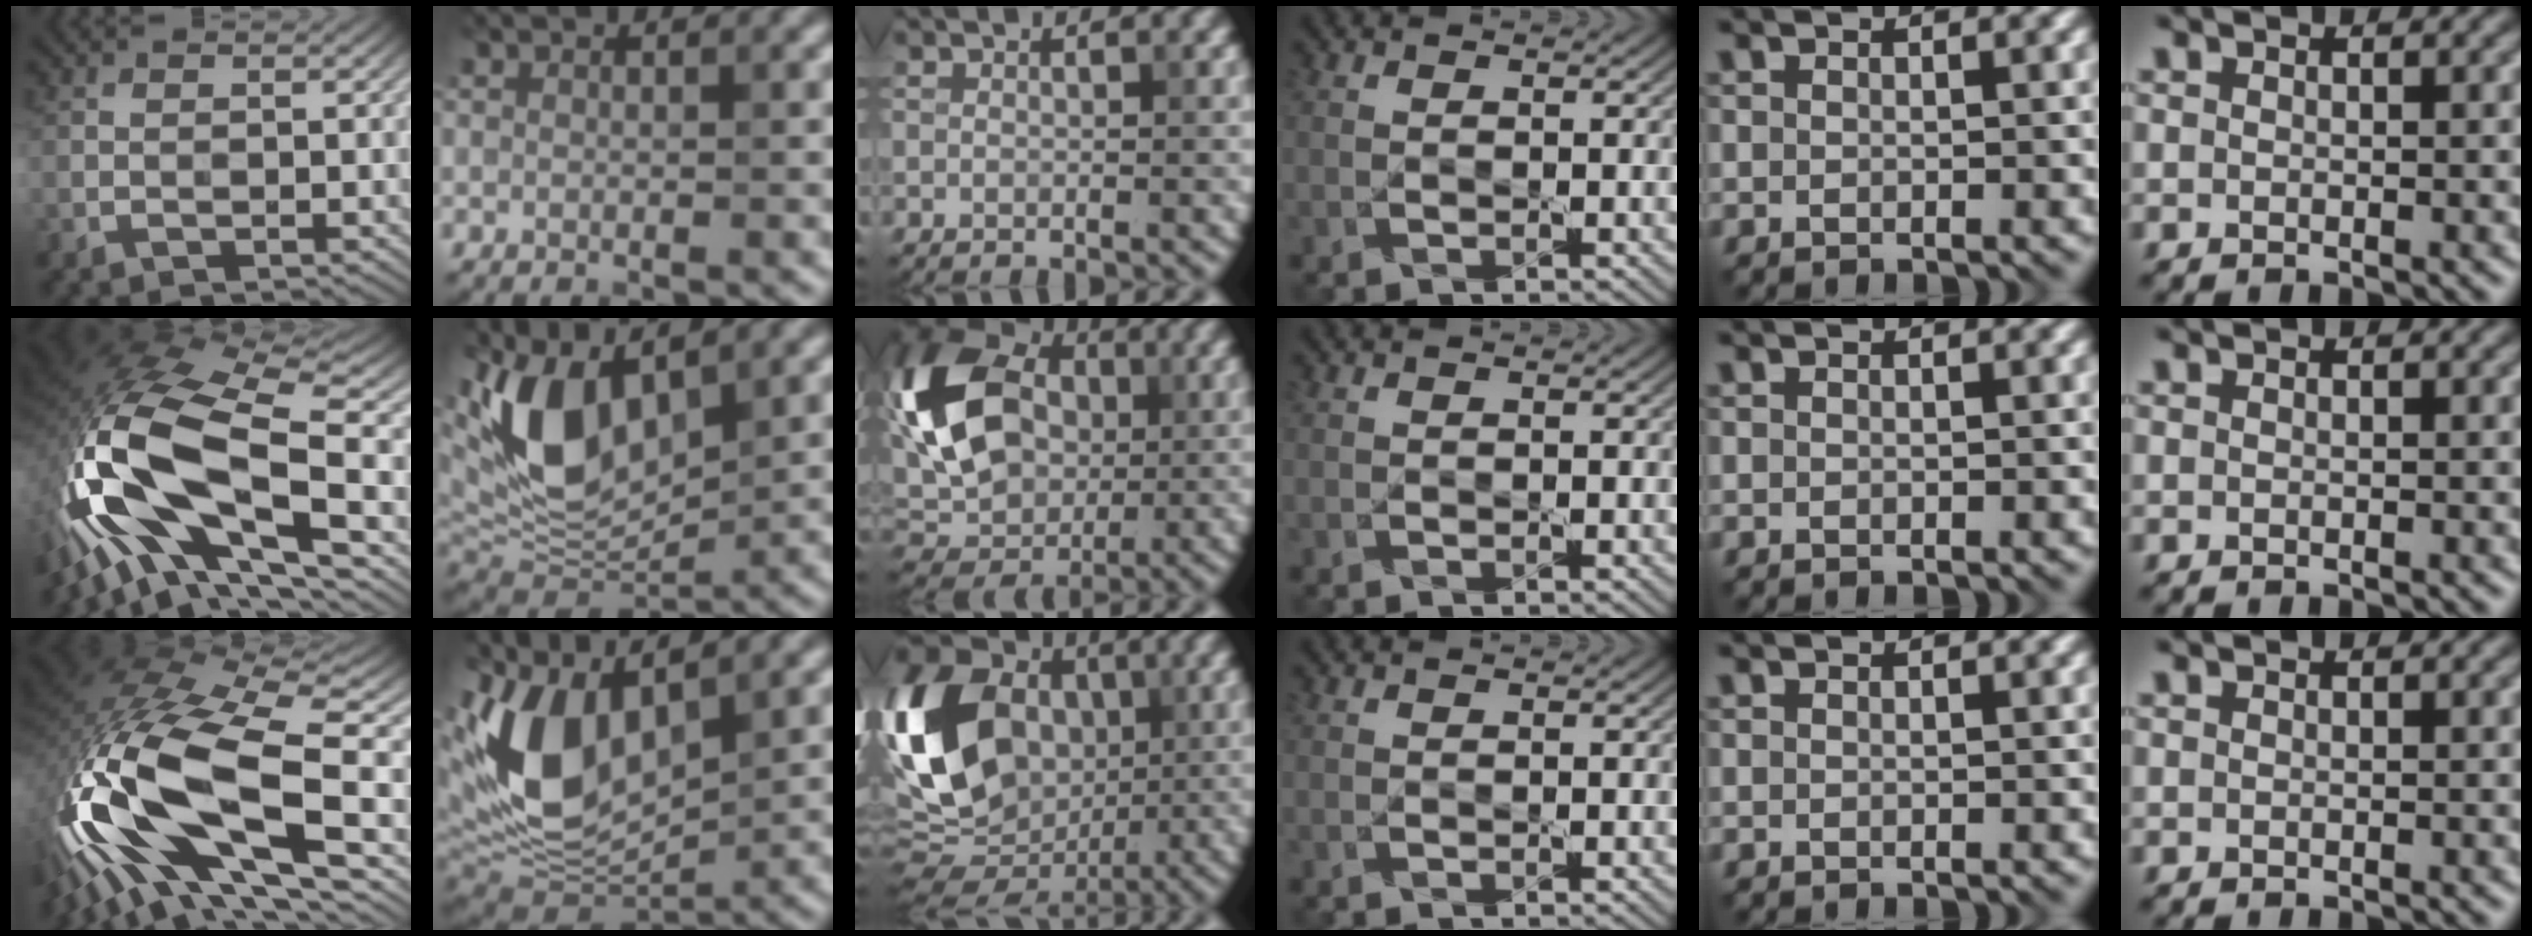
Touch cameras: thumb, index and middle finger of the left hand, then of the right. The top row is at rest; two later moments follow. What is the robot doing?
{"motion": "lift_and_place", "object": "knife"}